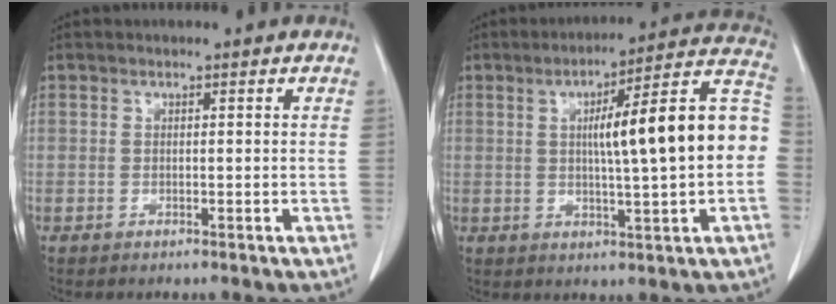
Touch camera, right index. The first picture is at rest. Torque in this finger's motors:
{"motor_torque": [1.44, -0.70, 0.55, 0.18]}